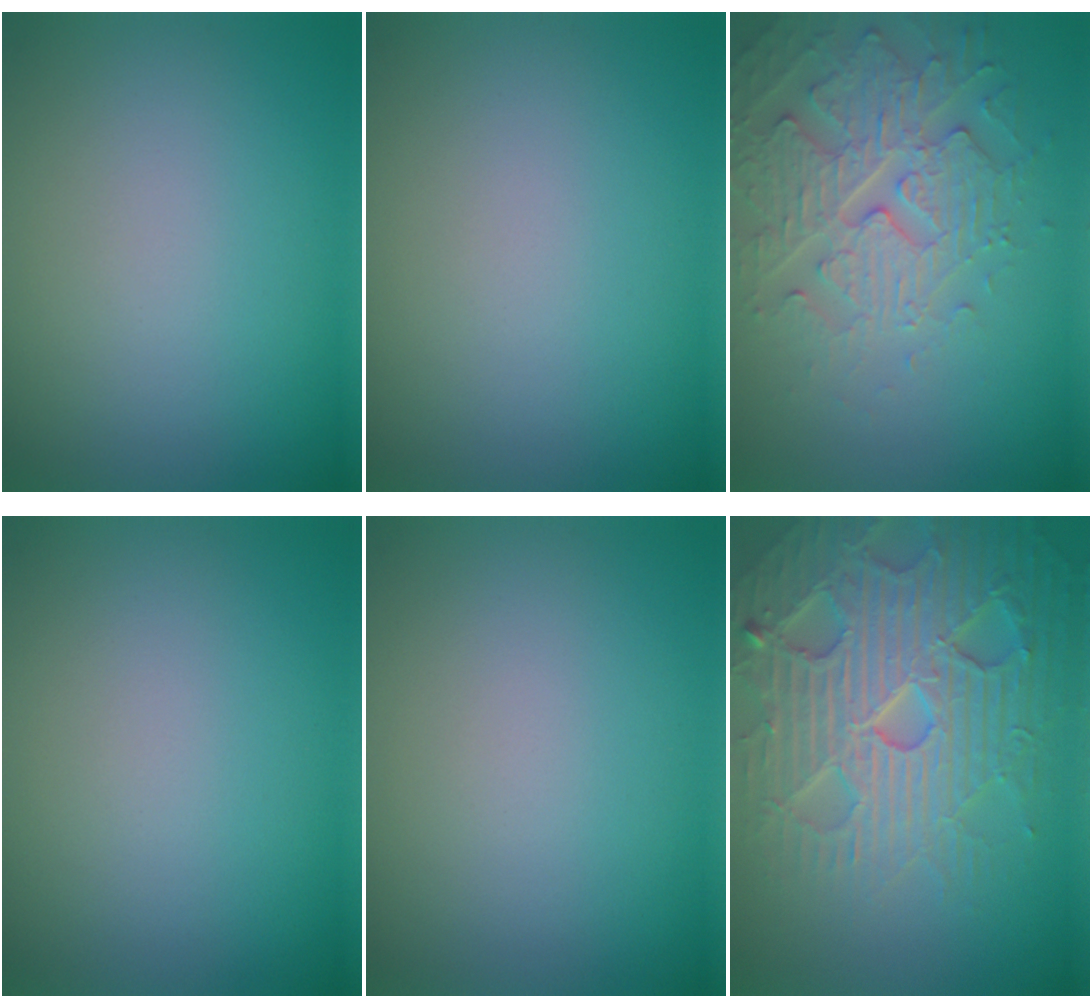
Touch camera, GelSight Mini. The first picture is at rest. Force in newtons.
{"total": 0.0}
{"total": 4.7, "press": 4.3, "slide": 1.9}
{"total": 0.0}
{"total": 0.0}
{"total": 7.4, "press": 7.3, "slide": 1.6}